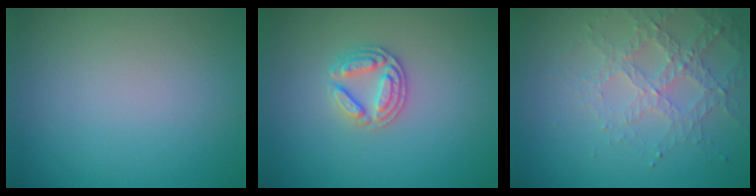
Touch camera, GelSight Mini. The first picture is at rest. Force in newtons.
{"total": 2.7, "press": 2.7, "slide": 0.6}
{"total": 3.1, "press": 3.1, "slide": 0.6}